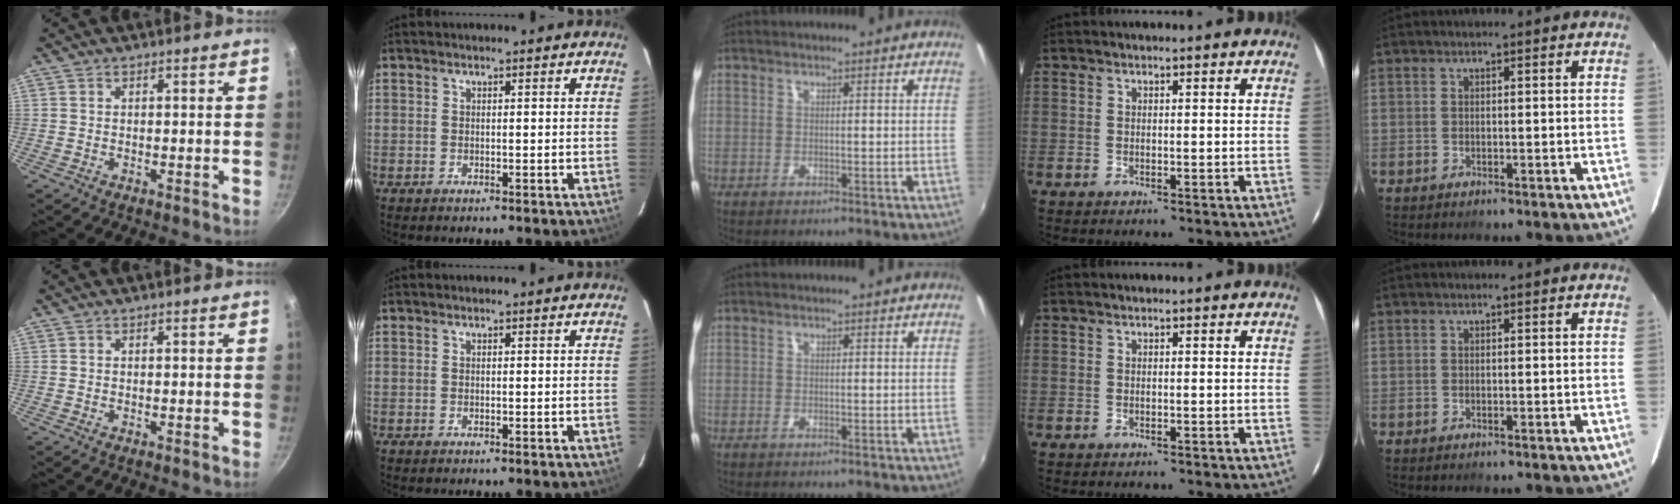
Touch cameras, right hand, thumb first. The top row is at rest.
{}